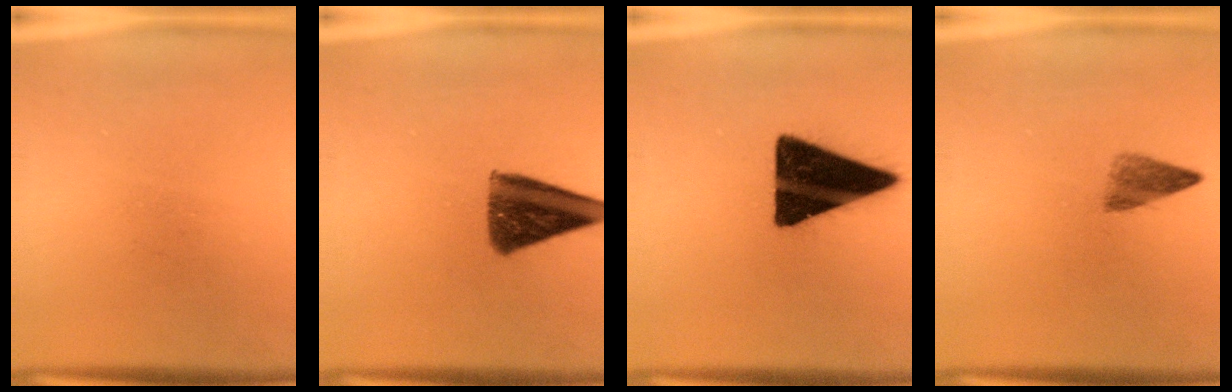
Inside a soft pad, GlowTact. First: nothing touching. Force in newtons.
{"total": 10.8}
{"total": 18.8}
{"total": 2.8}